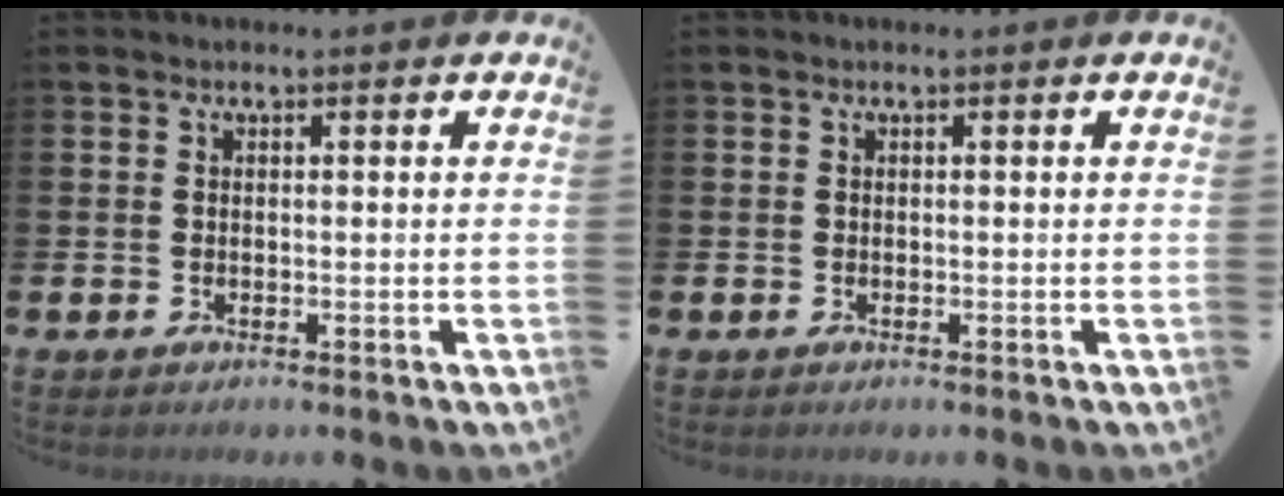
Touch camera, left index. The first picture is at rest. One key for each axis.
{"total": 0.0}